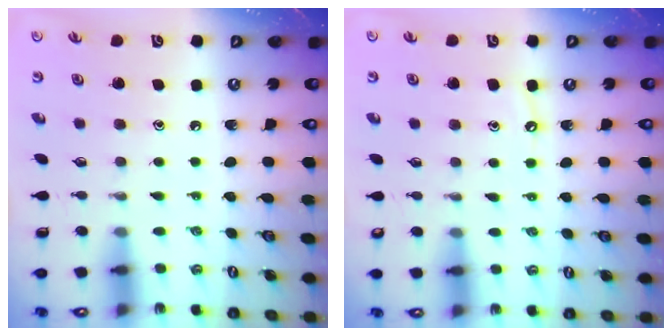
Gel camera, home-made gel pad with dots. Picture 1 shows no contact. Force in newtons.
{"total": 4.9, "press": 4.9, "slide": 0.6}